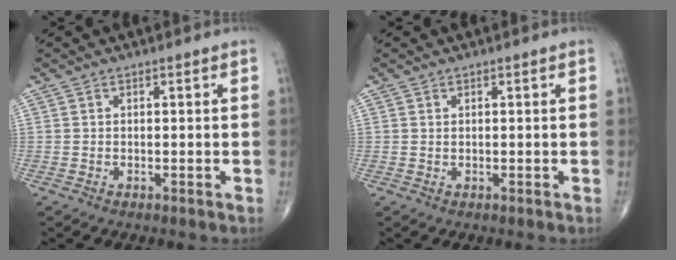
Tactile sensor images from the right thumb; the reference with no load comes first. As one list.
[{"total": 0.0}]